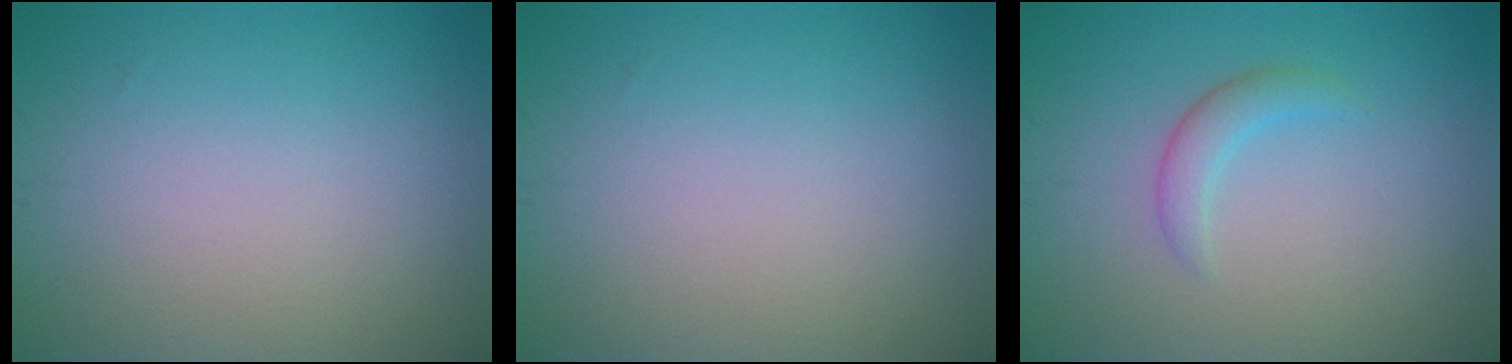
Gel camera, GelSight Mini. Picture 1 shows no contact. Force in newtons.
{"total": 0.0}
{"total": 1.7, "press": 1.7, "slide": 0.2}